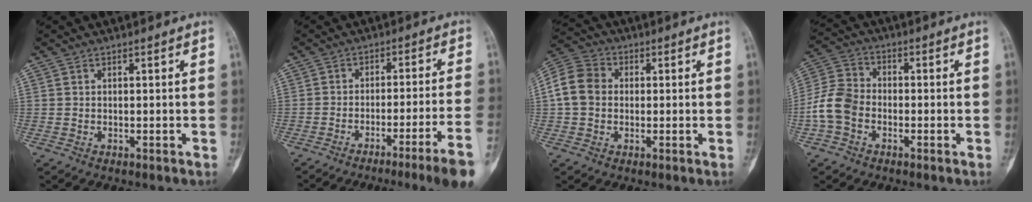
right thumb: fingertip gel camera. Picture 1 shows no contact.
{"total": 12.4, "force": [-7.9, -1.7, 9.4], "torque": [-0.134, 0.043, -0.109]}
{"total": 8.3, "force": [0.4, 6.8, 4.6], "torque": [-0.085, 0.023, -0.004]}
{"total": 8.3, "force": [-2.5, 6.3, 4.8], "torque": [-0.095, 0.025, -0.058]}